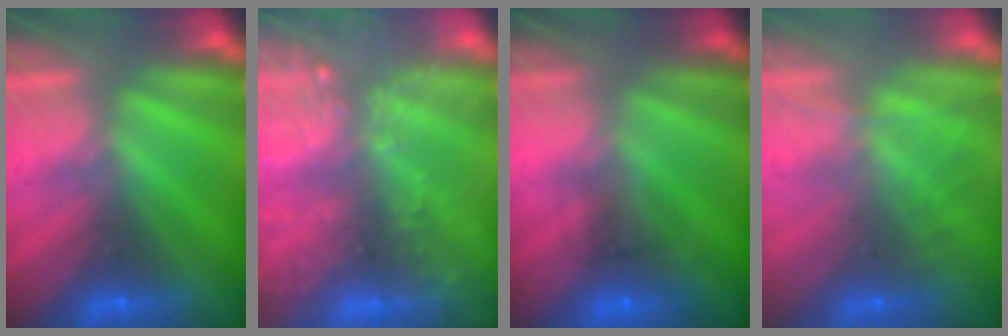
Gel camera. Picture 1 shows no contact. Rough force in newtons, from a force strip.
{"total": 7.1}
{"total": 1.6}
{"total": 7.6}